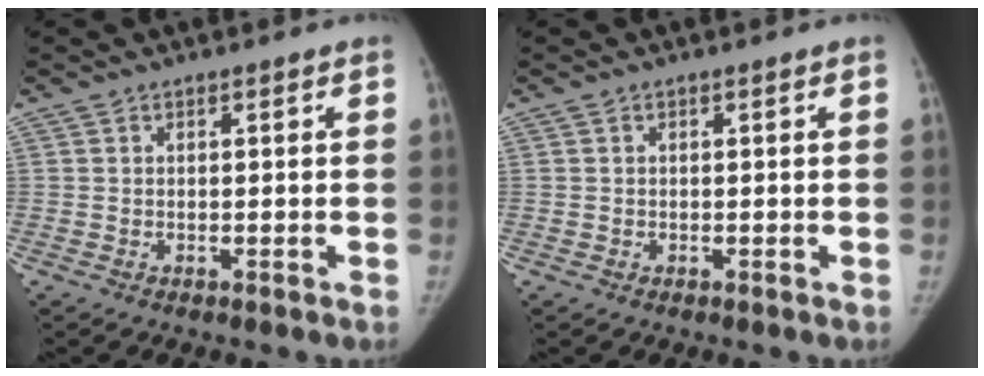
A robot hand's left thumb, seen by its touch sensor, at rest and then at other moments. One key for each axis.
{"total": 0.0}